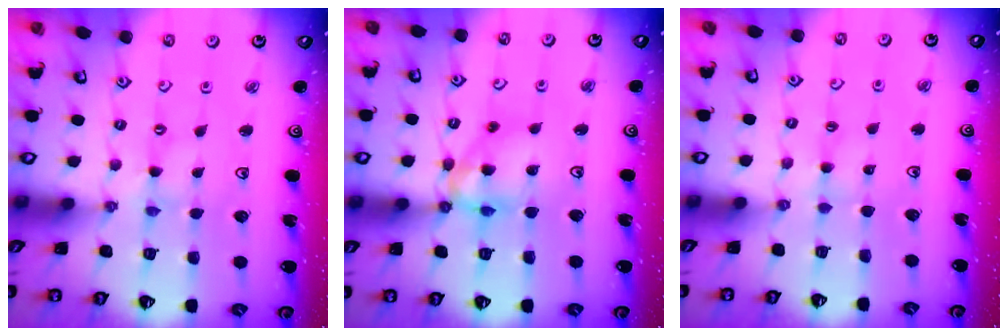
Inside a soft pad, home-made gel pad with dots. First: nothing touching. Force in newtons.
{"total": 12.6, "press": 12.5, "slide": 1.2}
{"total": 1.7, "press": 1.6, "slide": 0.4}